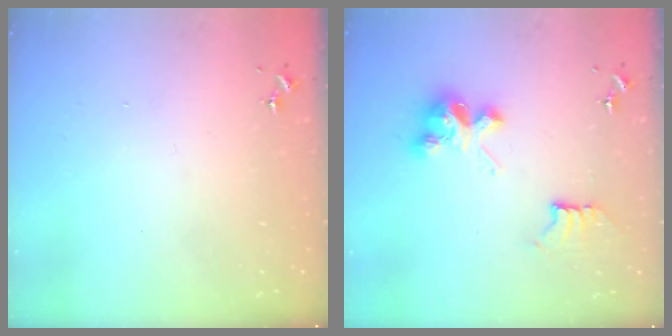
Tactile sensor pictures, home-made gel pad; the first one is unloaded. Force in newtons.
{"total": 9.4, "press": 9.4, "slide": 0.7}